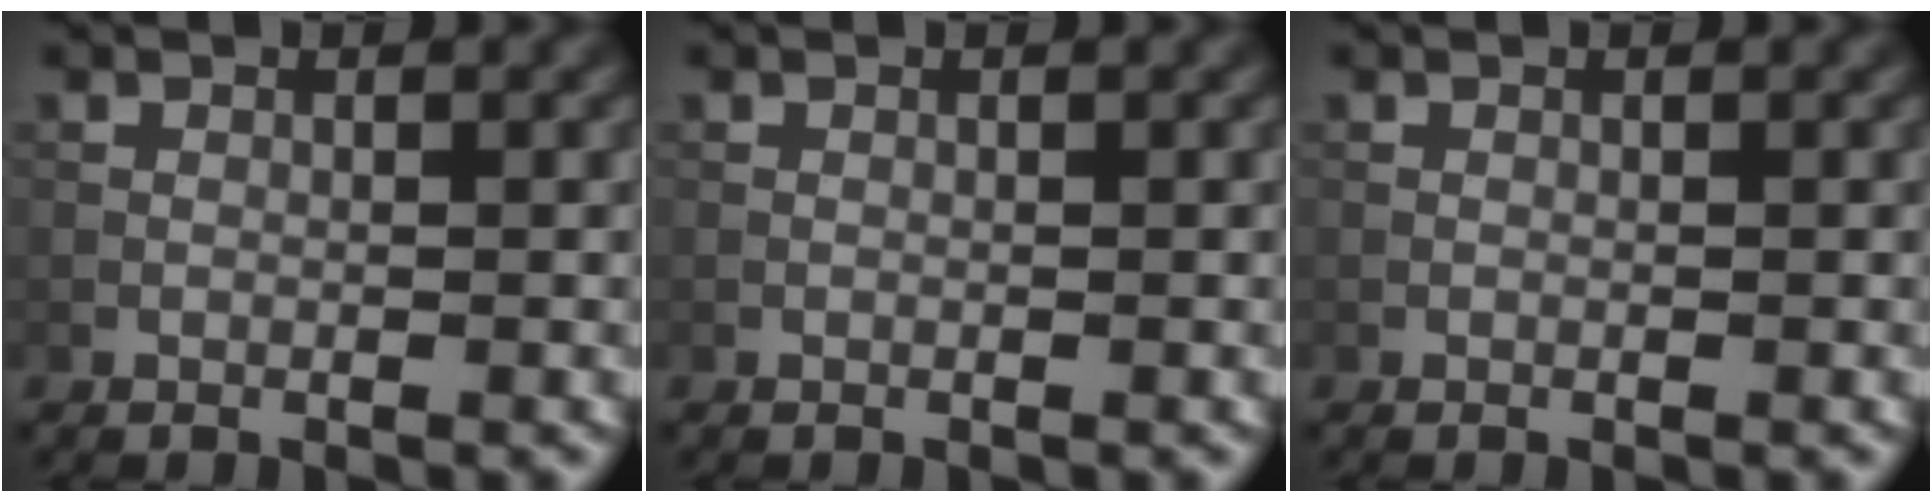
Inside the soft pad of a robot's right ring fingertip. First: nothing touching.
{"total": 0.0}
{"total": 0.0}